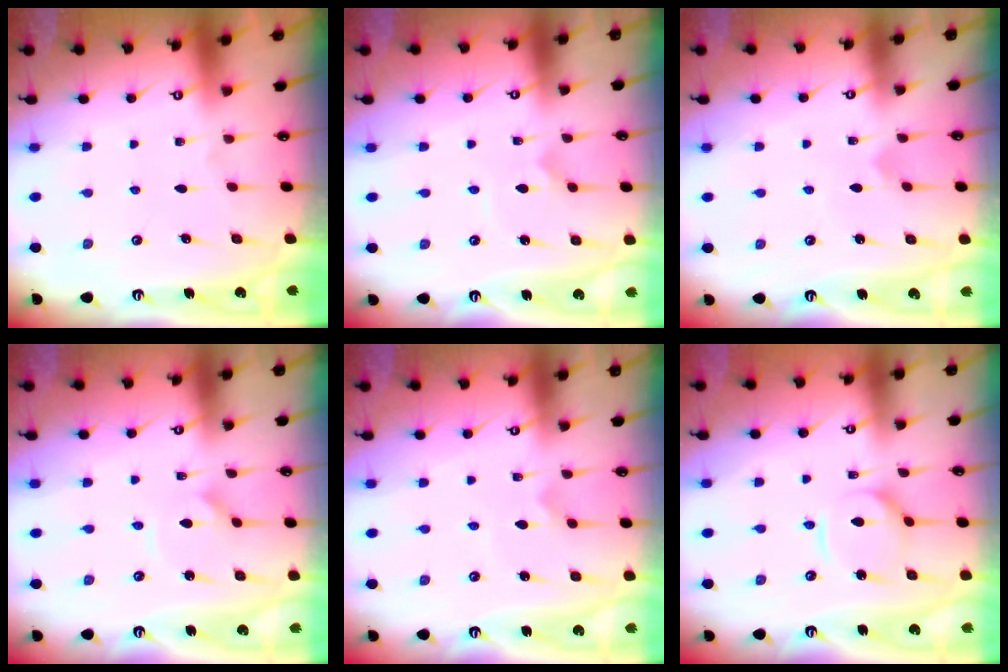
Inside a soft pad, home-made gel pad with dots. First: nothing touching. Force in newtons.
{"total": 2.6, "press": 2.6, "slide": 0.1}
{"total": 2.6, "press": 2.6, "slide": 0.1}
{"total": 3.0, "press": 3.0, "slide": 0.2}
{"total": 1.7, "press": 1.6, "slide": 0.5}
{"total": 7.1, "press": 7.1, "slide": 0.7}